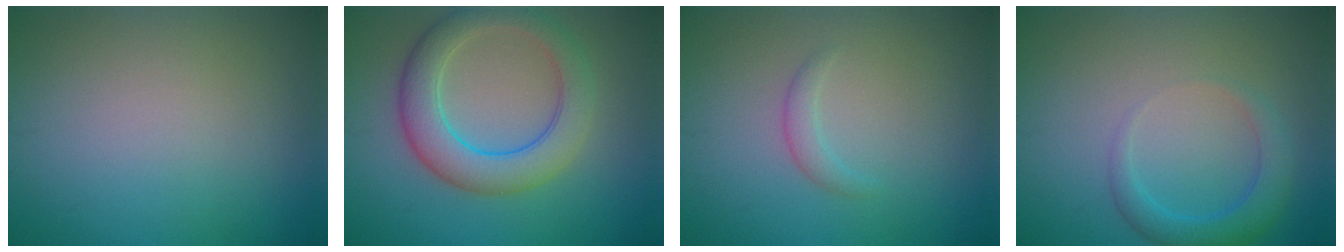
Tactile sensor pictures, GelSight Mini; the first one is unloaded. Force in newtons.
{"total": 5.9, "press": 5.9, "slide": 0.2}
{"total": 1.2, "press": 1.2, "slide": 0.1}
{"total": 2.9, "press": 2.9, "slide": 0.2}